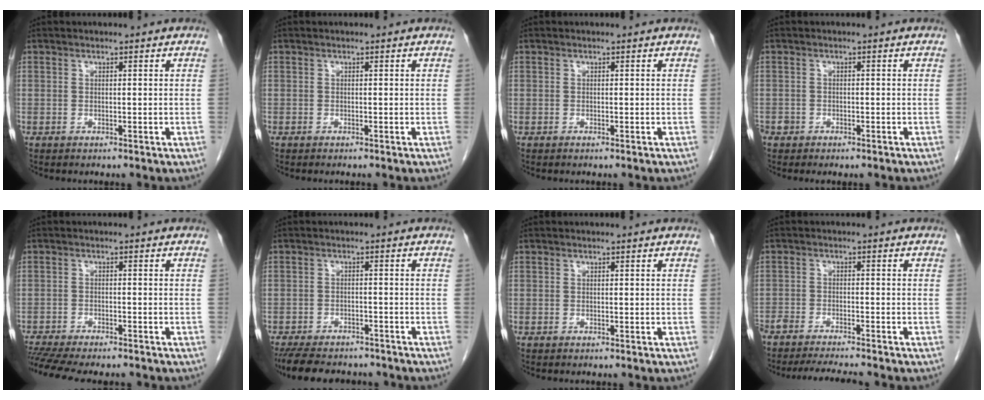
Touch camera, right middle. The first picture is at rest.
{"total": 0.0}
{"total": 0.0}
{"total": 1.6, "force": [-1.1, 1.0, 0.3], "torque": [-0.007, 0.003, -0.018]}
{"total": 12.2, "force": [-10.7, 2.3, 5.5], "torque": [-0.094, -0.006, -0.154]}
{"total": 12.8, "force": [-10.9, 4.3, 5.1], "torque": [-0.104, -0.005, -0.150]}
{"total": 0.0}
{"total": 7.9, "force": [-7.2, 0.4, 3.1], "torque": [-0.041, -0.013, -0.115]}